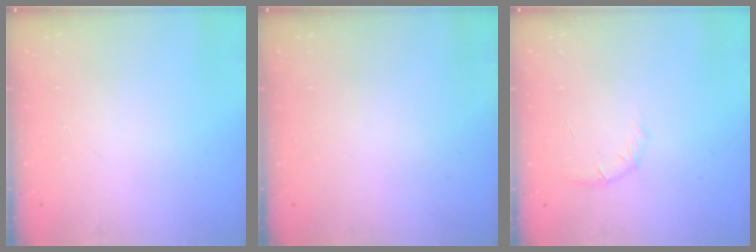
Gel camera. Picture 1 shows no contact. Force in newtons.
{"total": 0.0}
{"total": 6.3, "press": 6.1, "slide": 1.5}